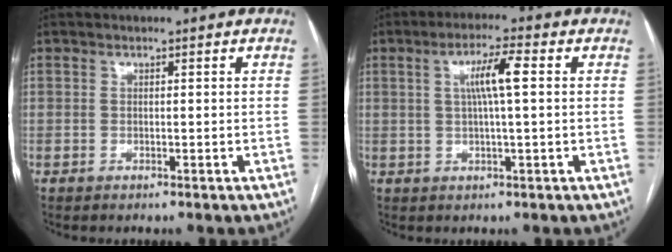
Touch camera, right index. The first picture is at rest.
{"total": 5.9, "force": [1.2, 0.3, 5.7], "torque": [-0.105, 0.008, 0.022]}